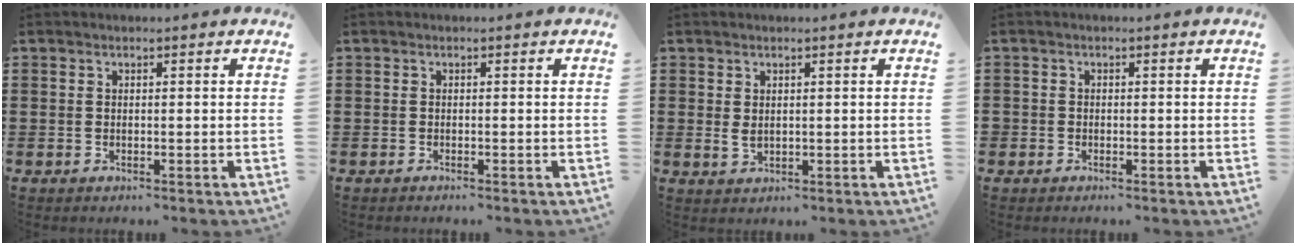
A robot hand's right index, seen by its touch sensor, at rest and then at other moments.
{"total": 0.5, "force": [-0.5, -0.2, -0.1], "torque": [0.001, -0.003, -0.009]}
{"total": 1.6, "force": [0.4, 1.0, 1.2], "torque": [-0.025, 0.003, 0.008]}
{"total": 0.9, "force": [-0.7, 0.5, -0.1], "torque": [0.001, 0.002, -0.017]}